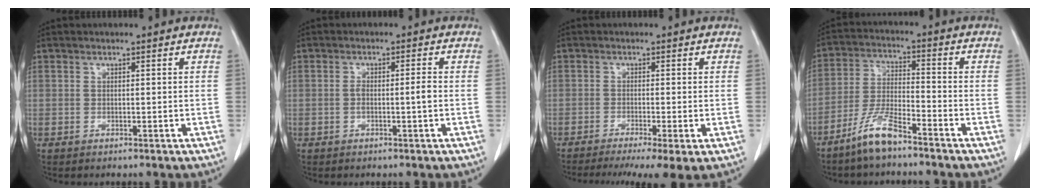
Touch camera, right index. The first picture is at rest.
{"total": 2.4, "force": [-0.5, 0.1, 2.3], "torque": [-0.043, 0.002, -0.009]}
{"total": 8.7, "force": [-6.0, 0.6, 6.3], "torque": [-0.090, -0.015, -0.096]}
{"total": 7.6, "force": [-5.8, 1.1, 4.7], "torque": [-0.106, -0.011, -0.118]}